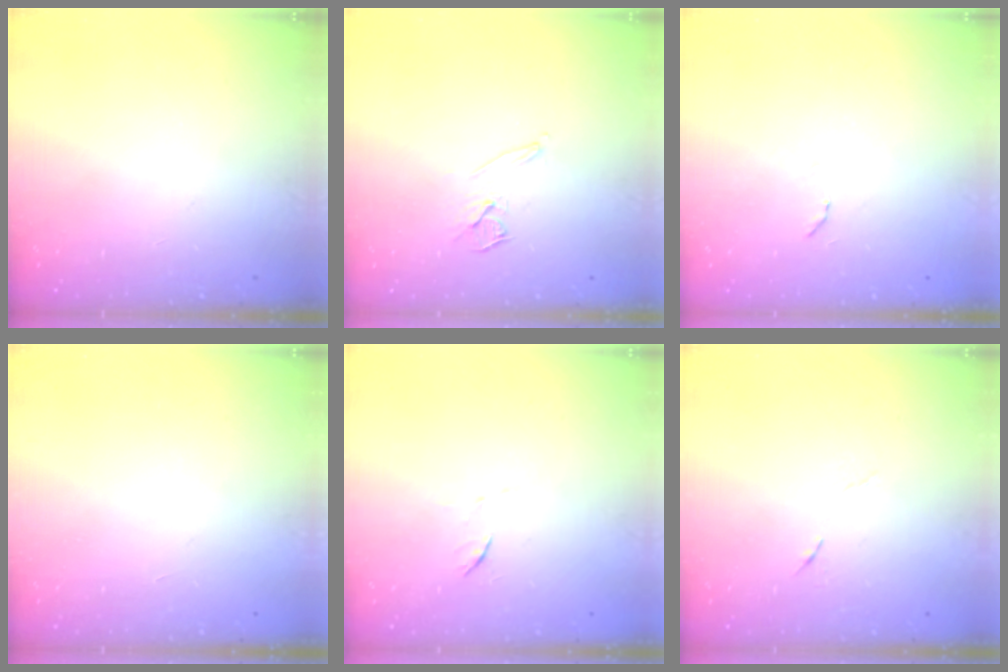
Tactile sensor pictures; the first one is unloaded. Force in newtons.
{"total": 7.4, "press": 6.8, "slide": 3.1}
{"total": 5.9, "press": 5.9, "slide": 0.4}
{"total": 1.5, "press": 1.5, "slide": 0.1}
{"total": 5.2, "press": 5.1, "slide": 0.7}
{"total": 4.4, "press": 4.2, "slide": 1.3}